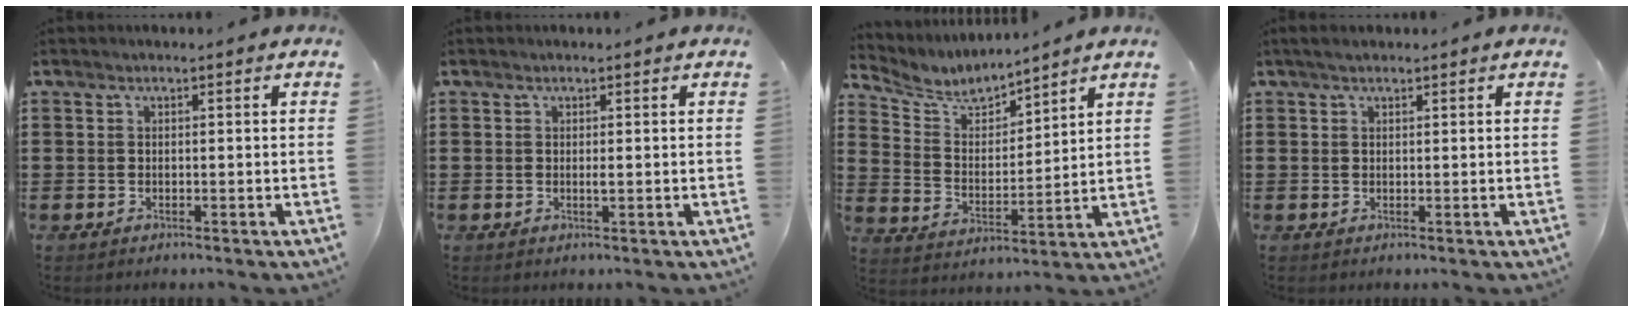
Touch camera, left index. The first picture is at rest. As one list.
[{"total": 0.9, "force": [0.1, 0.0, 0.9], "torque": [-0.017, -0.004, 0.002]}, {"total": 6.1, "force": [5.6, 1.7, 1.8], "torque": [-0.066, -0.032, 0.094]}, {"total": 1.2, "force": [0.9, 0.5, 0.6], "torque": [-0.014, 0.004, 0.017]}]